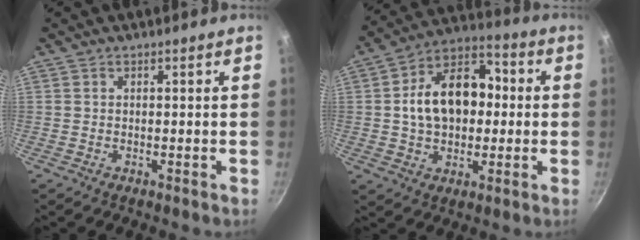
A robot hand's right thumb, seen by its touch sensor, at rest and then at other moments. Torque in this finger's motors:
{"motor_torque": [0.85, 3.35, 1.26, -0.16, 0.13]}